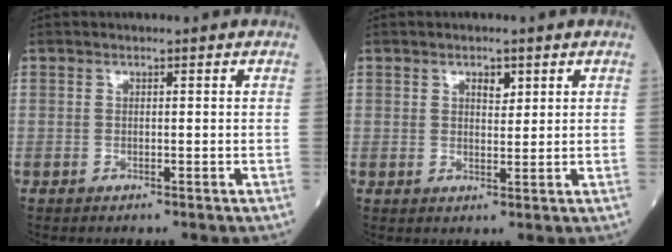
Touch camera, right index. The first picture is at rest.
{"total": 2.1, "force": [1.2, 1.0, 1.5], "torque": [-0.021, -0.002, 0.019]}